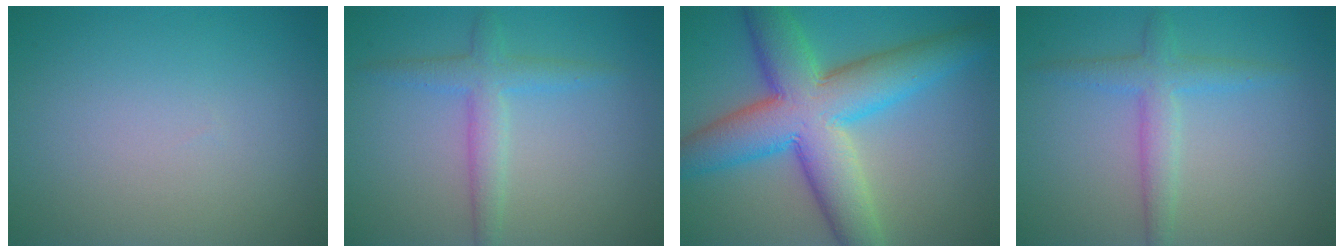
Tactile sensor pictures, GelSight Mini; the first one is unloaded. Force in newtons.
{"total": 2.8, "press": 2.8, "slide": 0.1}
{"total": 11.0, "press": 11.0, "slide": 0.2}
{"total": 2.8, "press": 2.8, "slide": 0.1}